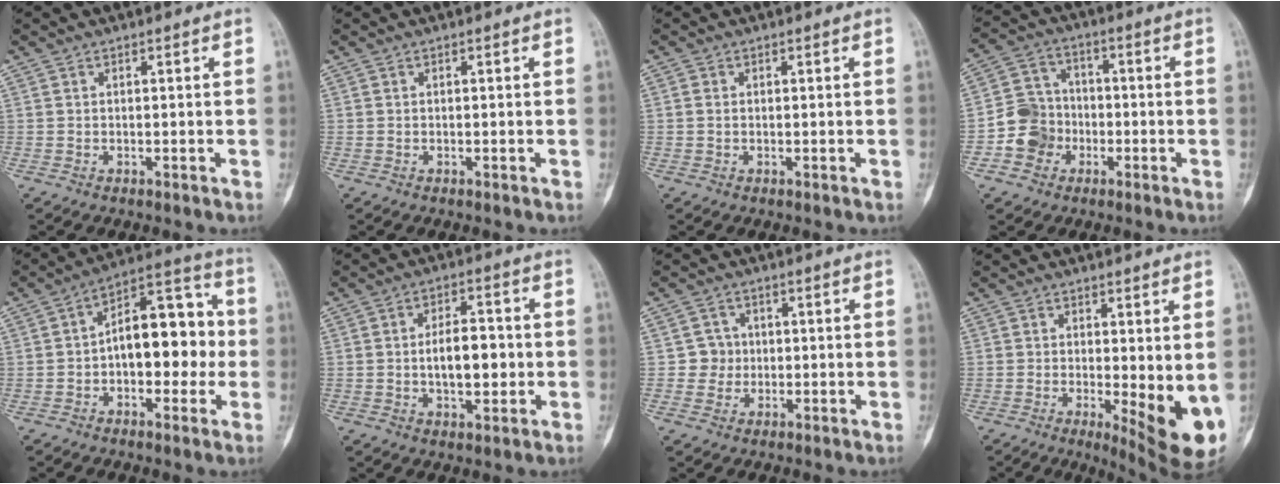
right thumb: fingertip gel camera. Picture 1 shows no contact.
{"total": 0.0}
{"total": 0.7, "force": [0.1, 0.6, 0.4], "torque": [-0.011, 0.000, 0.001]}
{"total": 8.4, "force": [-2.8, 7.6, 2.2], "torque": [-0.011, 0.029, -0.055]}
{"total": 15.6, "force": [-0.9, 8.6, 12.9], "torque": [-0.150, 0.046, -0.024]}
{"total": 11.1, "force": [-0.9, 5.9, 9.3], "torque": [-0.115, 0.021, -0.015]}
{"total": 3.7, "force": [0.0, 3.6, 0.2], "torque": [0.028, 0.010, -0.005]}
{"total": 9.4, "force": [-1.4, 2.7, 8.9], "torque": [-0.111, -0.022, -0.013]}